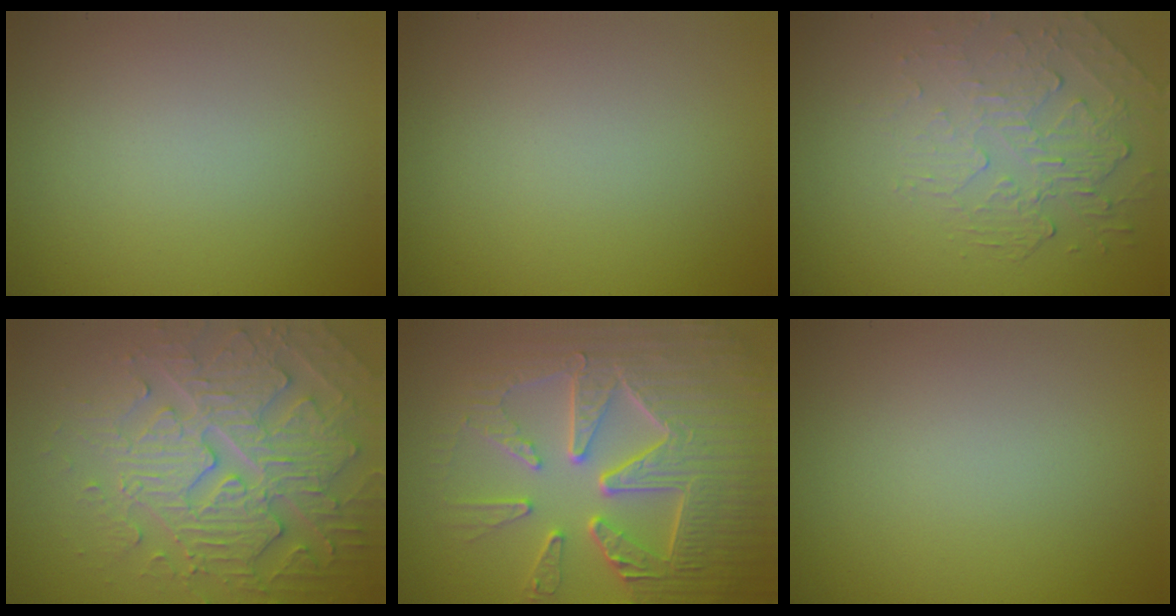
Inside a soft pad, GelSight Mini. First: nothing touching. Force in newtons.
{"total": 0.0}
{"total": 2.2, "press": 1.4, "slide": 1.7}
{"total": 5.5, "press": 5.3, "slide": 1.4}
{"total": 9.0, "press": 6.6, "slide": 6.1}
{"total": 0.0}